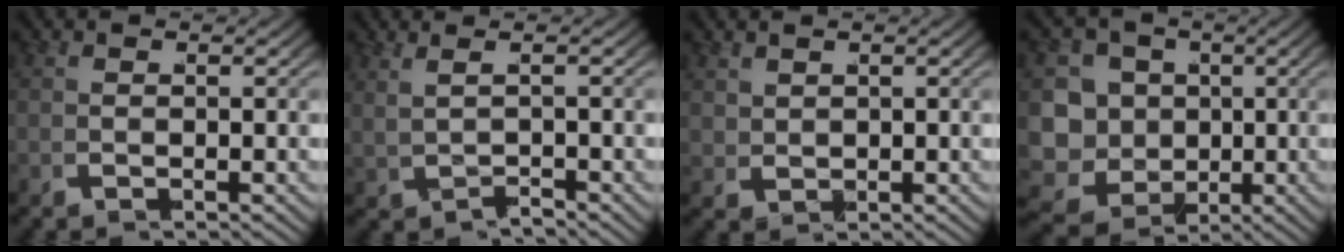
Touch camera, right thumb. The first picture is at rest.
{"total": 1.3, "force": [0.4, 0.0, 1.3], "torque": [-0.017, 0.007, 0.012]}
{"total": 1.1, "force": [0.8, 0.7, 0.4], "torque": [-0.010, -0.007, 0.025]}
{"total": 13.6, "force": [-3.4, 11.6, 6.1], "torque": [-0.144, -0.057, -0.062]}